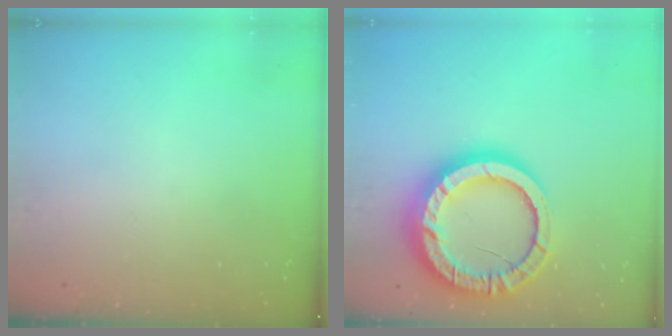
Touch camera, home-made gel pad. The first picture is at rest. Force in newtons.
{"total": 22.5, "press": 22.4, "slide": 2.0}